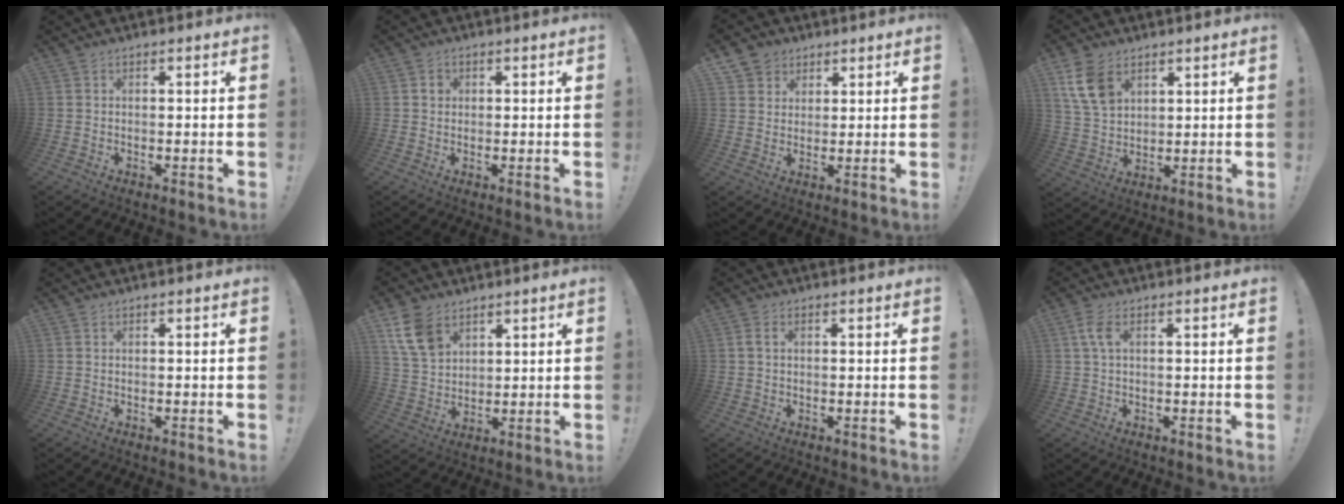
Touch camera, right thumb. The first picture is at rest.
{"total": 1.8, "force": [0.3, 1.7, 0.6], "torque": [0.004, -0.002, 0.003]}
{"total": 5.2, "force": [2.8, 4.4, 0.4], "torque": [-0.004, -0.019, 0.055]}
{"total": 10.6, "force": [5.5, 7.1, 5.7], "torque": [-0.111, -0.014, 0.111]}
{"total": 0.0}
{"total": 11.0, "force": [6.4, 7.2, 5.3], "torque": [-0.101, -0.019, 0.130]}
{"total": 2.0, "force": [0.6, 1.3, 1.5], "torque": [-0.034, 0.006, 0.013]}
{"total": 4.3, "force": [1.0, 1.8, 3.8], "torque": [-0.085, 0.004, 0.018]}